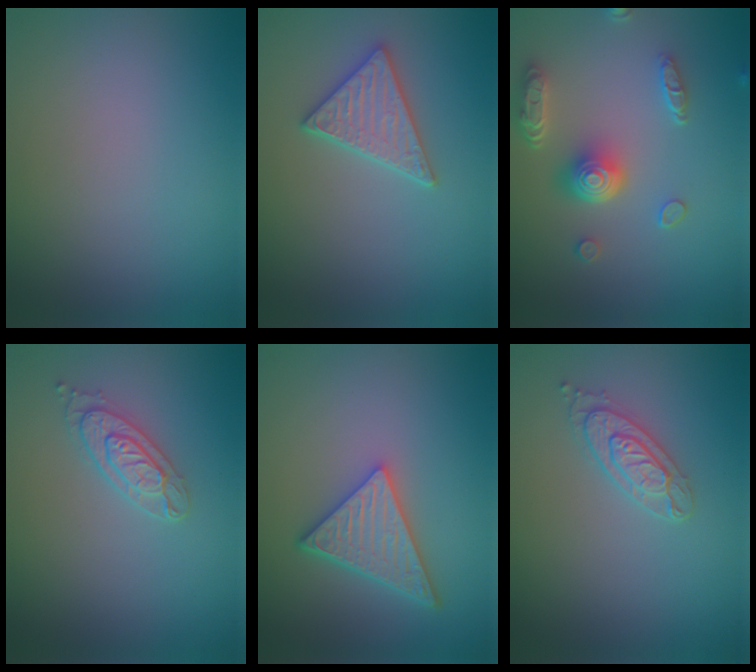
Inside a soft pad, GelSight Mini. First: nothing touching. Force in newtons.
{"total": 3.0, "press": 2.9, "slide": 0.7}
{"total": 5.2, "press": 4.0, "slide": 3.3}
{"total": 2.5, "press": 2.4, "slide": 0.6}
{"total": 4.8, "press": 4.2, "slide": 2.4}
{"total": 2.5, "press": 2.4, "slide": 0.6}